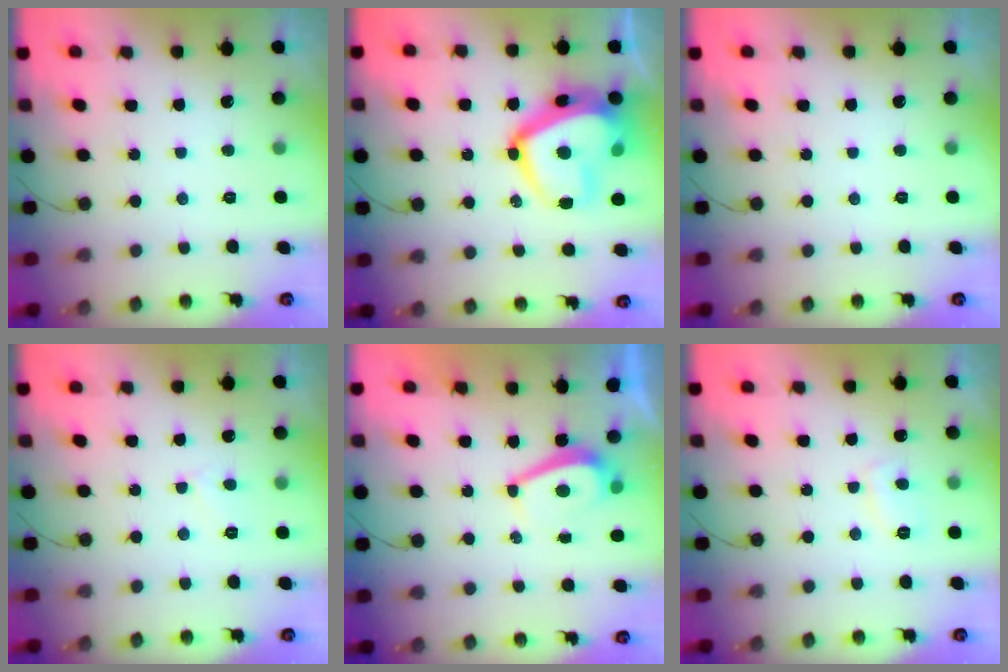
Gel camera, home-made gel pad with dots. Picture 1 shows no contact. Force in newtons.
{"total": 20.2, "press": 20.1, "slide": 1.7}
{"total": 0.0}
{"total": 2.0, "press": 2.0, "slide": 0.2}
{"total": 4.1, "press": 4.1, "slide": 0.3}
{"total": 4.4, "press": 4.3, "slide": 0.7}